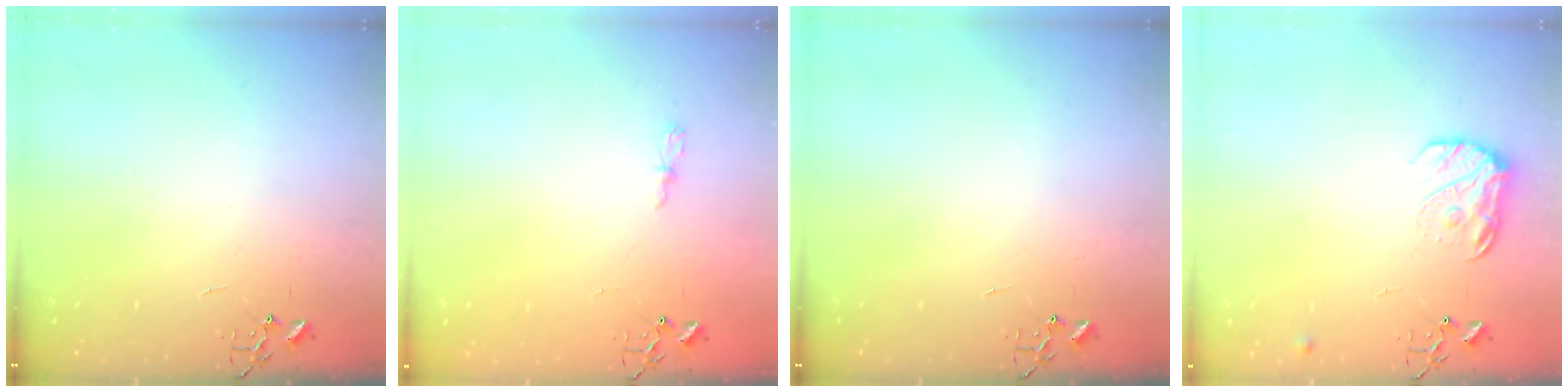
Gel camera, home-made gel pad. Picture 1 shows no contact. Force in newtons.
{"total": 3.5, "press": 3.5, "slide": 0.5}
{"total": 0.0}
{"total": 11.5, "press": 11.5, "slide": 0.6}